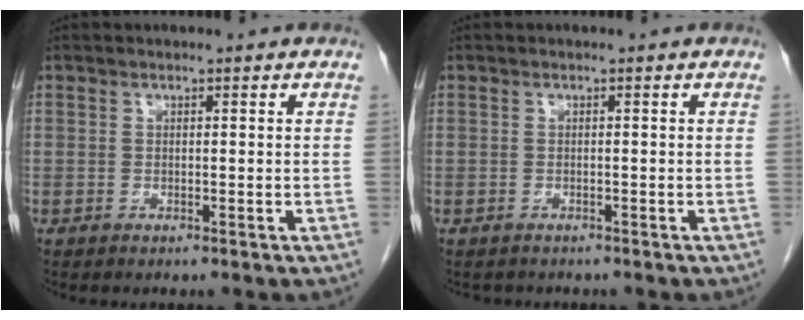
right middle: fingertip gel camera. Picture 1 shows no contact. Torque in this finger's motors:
{"motor_torque": [0.03, -0.03, -0.04, -0.01]}